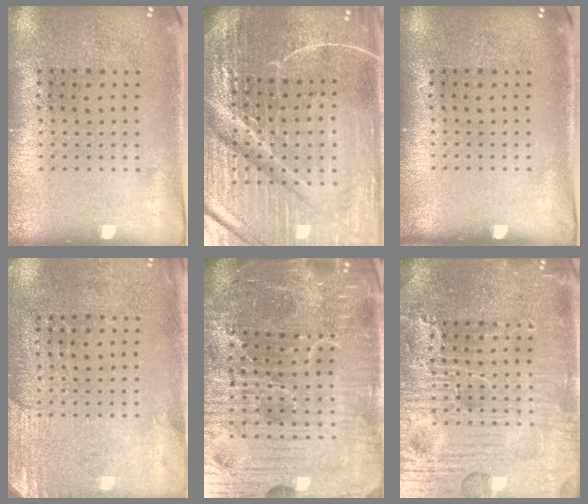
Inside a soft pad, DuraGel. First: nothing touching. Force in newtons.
{"total": 6.8, "press": 6.0, "slide": 3.3}
{"total": 0.0}
{"total": 2.6, "press": 2.3, "slide": 1.2}
{"total": 7.3, "press": 6.6, "slide": 3.1}
{"total": 7.8, "press": 7.8, "slide": 0.8}